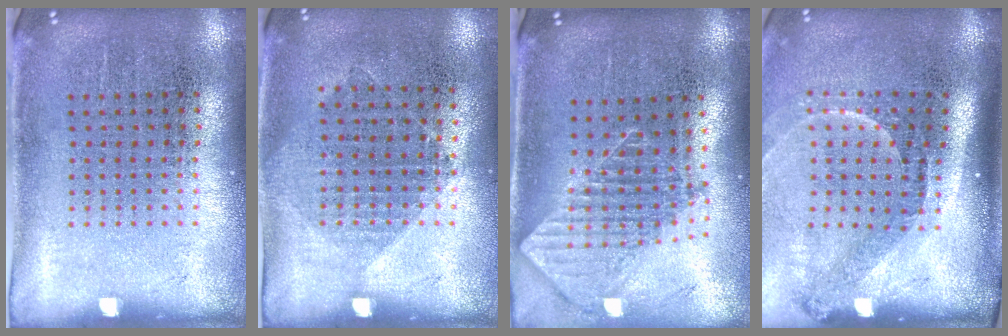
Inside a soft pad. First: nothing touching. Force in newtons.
{"total": 1.1, "press": 0.9, "slide": 0.5}
{"total": 1.8, "press": 1.5, "slide": 1.1}
{"total": 2.2, "press": 1.5, "slide": 1.6}